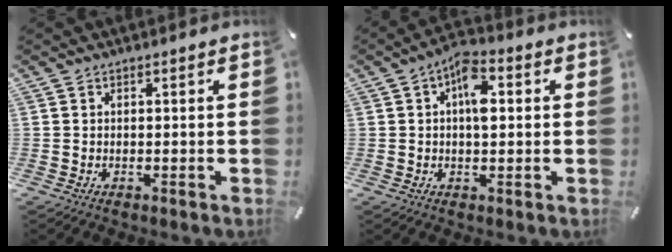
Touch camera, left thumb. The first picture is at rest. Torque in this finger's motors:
{"motor_torque": [0.80, 1.82, 1.28, -0.30, 0.31]}